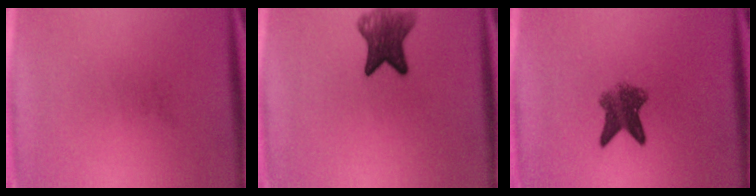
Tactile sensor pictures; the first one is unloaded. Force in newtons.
{"total": 7.3}
{"total": 5.5}